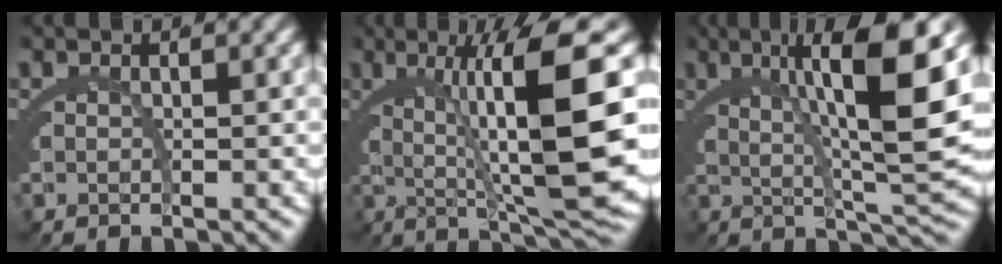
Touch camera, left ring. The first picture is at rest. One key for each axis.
{"total": 14.0, "fx": 2.1, "fy": 2.8, "fz": 13.5, "tx": -0.172, "ty": 0.016, "tz": 0.039}
{"total": 12.0, "fx": 3.8, "fy": 1.6, "fz": 11.2, "tx": -0.137, "ty": 0.021, "tz": 0.056}